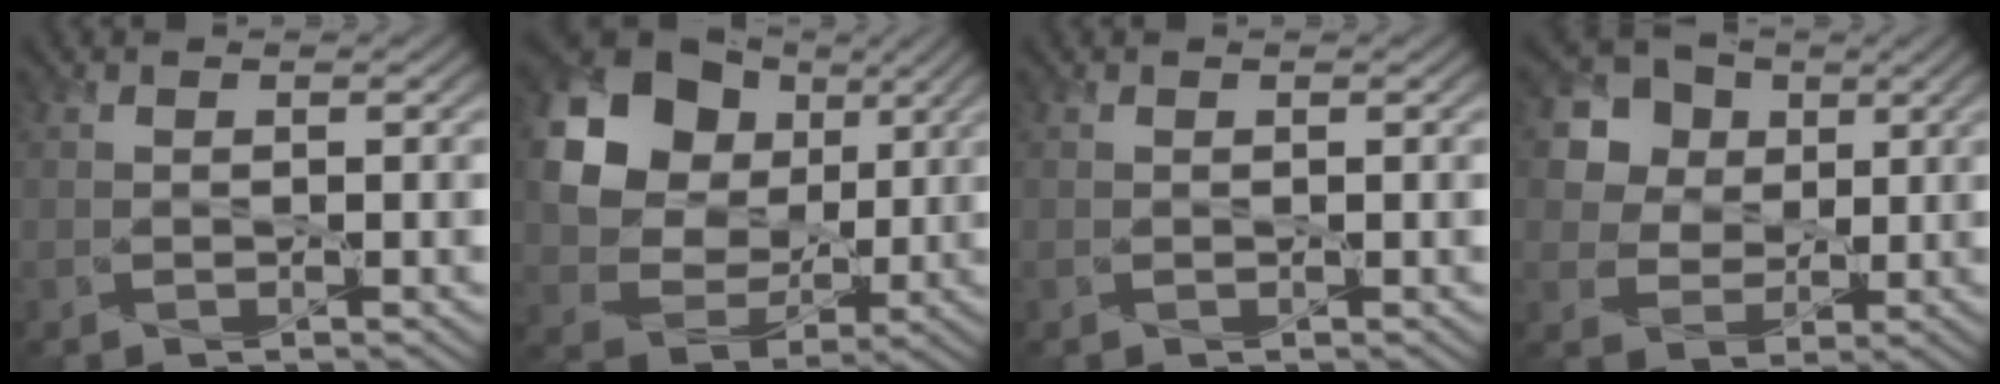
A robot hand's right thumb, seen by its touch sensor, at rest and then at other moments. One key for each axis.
{"total": 16.7, "fx": 6.2, "fy": 13.5, "fz": 7.7, "tx": -0.226, "ty": 0.047, "tz": 0.141}
{"total": 0.0}
{"total": 6.7, "fx": 2.8, "fy": 5.9, "fz": 1.5, "tx": -0.076, "ty": 0.008, "tz": 0.045}